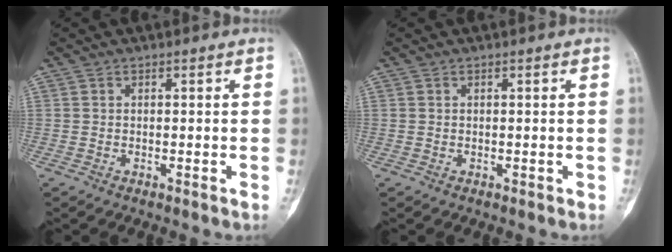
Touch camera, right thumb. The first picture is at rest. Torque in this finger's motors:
{"motor_torque": [0.21, 0.21, 0.18, 0.00, 0.04]}